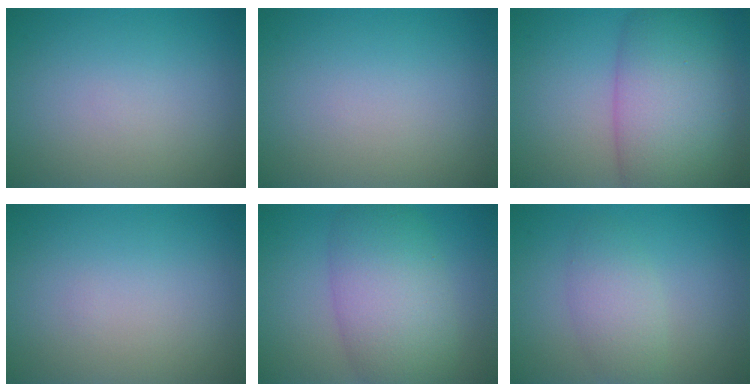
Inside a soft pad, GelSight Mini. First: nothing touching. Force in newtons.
{"total": 0.0}
{"total": 10.5, "press": 10.5, "slide": 0.4}
{"total": 0.0}
{"total": 7.9, "press": 7.9, "slide": 0.2}
{"total": 2.9, "press": 2.9, "slide": 0.1}